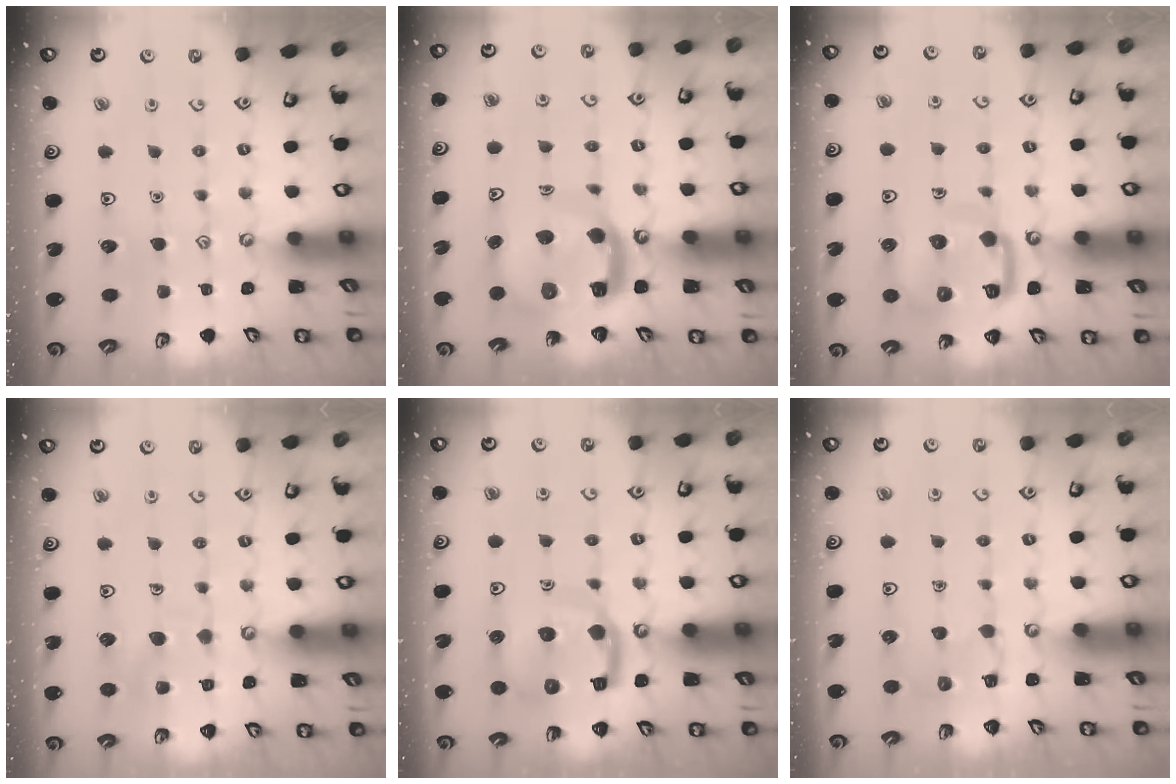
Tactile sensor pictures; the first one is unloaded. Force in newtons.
{"total": 11.3, "press": 11.2, "slide": 1.5}
{"total": 11.4, "press": 11.4, "slide": 1.2}
{"total": 9.1, "press": 9.1, "slide": 0.7}
{"total": 12.4, "press": 12.3, "slide": 1.4}
{"total": 3.8, "press": 3.8, "slide": 0.3}